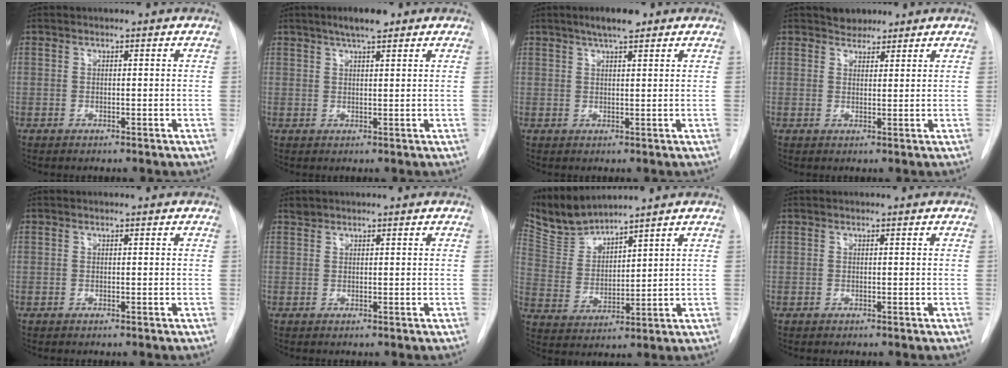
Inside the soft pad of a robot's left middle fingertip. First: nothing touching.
{"total": 4.3, "force": [3.0, 0.8, 3.0], "torque": [-0.052, 0.007, 0.048]}
{"total": 4.3, "force": [3.0, 0.8, 3.0], "torque": [-0.052, 0.007, 0.048]}
{"total": 2.5, "force": [2.2, 1.3, 0.2], "torque": [-0.003, 0.005, 0.033]}
{"total": 0.0}
{"total": 0.6, "force": [0.6, 0.2, -0.1], "torque": [0.000, 0.005, 0.011]}
{"total": 7.3, "force": [7.2, 0.3, 0.9], "torque": [-0.039, 0.002, 0.158]}
{"total": 0.0}